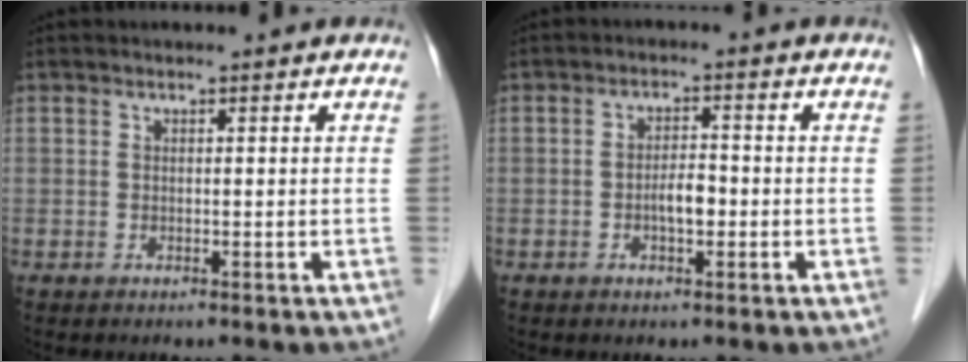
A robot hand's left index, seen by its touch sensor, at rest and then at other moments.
{"total": 3.1, "force": [-0.9, 1.1, 2.7], "torque": [-0.048, 0.004, -0.015]}